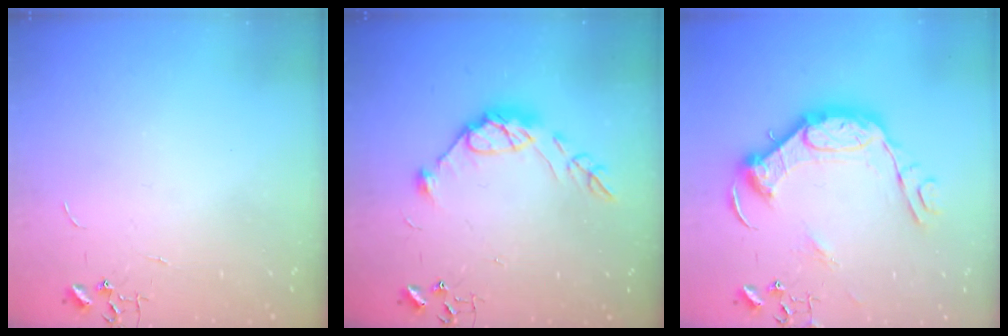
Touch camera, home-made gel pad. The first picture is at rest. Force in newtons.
{"total": 11.6, "press": 11.6, "slide": 0.9}
{"total": 18.6, "press": 18.6, "slide": 1.3}